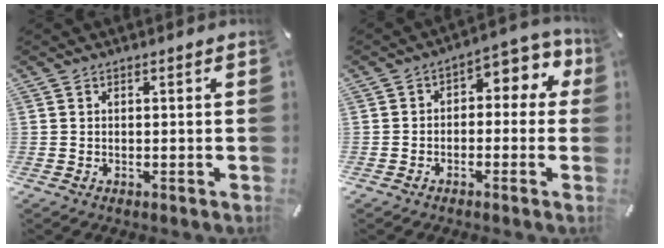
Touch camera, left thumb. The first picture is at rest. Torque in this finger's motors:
{"motor_torque": [0.07, 0.48, 0.13, -0.01, 0.03]}